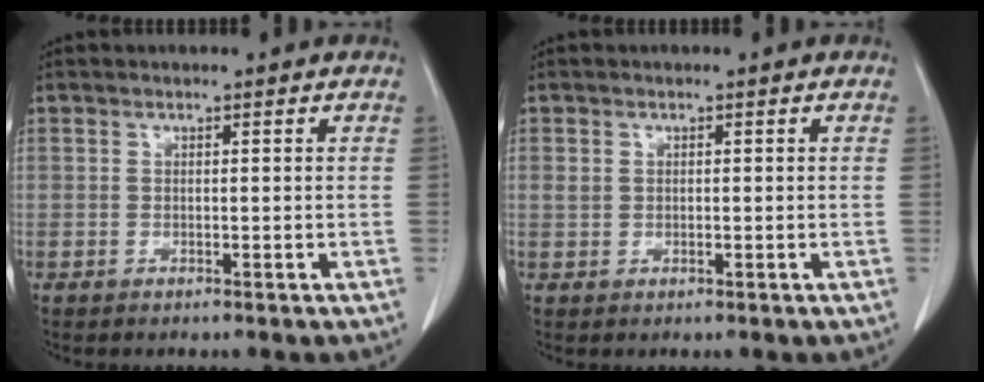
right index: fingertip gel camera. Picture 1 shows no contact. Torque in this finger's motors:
{"motor_torque": [0.12, -0.04, 0.00, 0.00]}